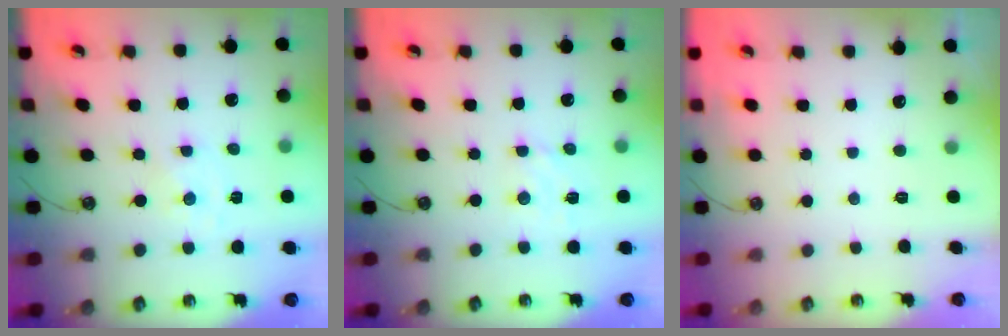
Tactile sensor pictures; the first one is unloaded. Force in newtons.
{"total": 3.9, "press": 3.9, "slide": 0.3}
{"total": 0.0}